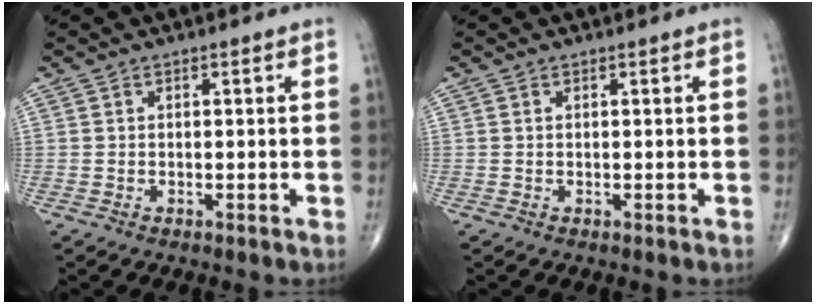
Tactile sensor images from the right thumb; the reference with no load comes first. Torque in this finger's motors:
{"motor_torque": [0.08, 0.06, 0.12, -0.20, 0.06]}